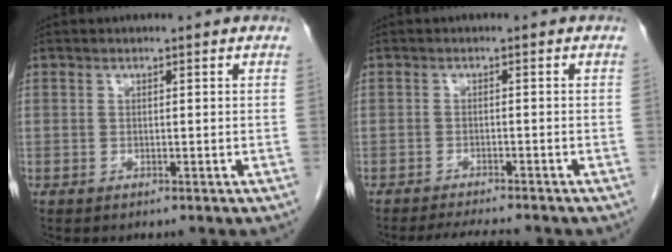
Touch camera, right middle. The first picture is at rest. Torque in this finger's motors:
{"motor_torque": [0.06, -0.04, 0.00, 0.00]}